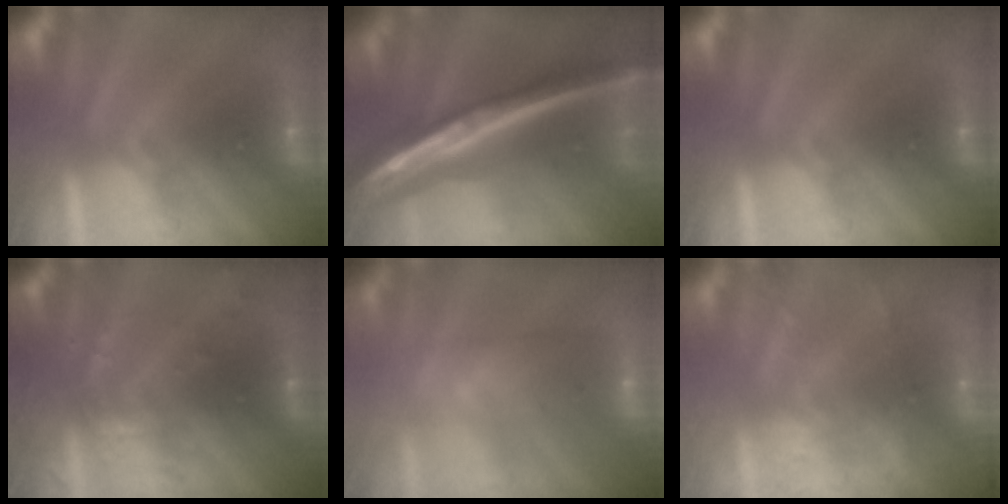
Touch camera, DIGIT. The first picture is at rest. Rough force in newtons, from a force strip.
{"total": 7.1}
{"total": 0.0}
{"total": 2.9}
{"total": 8.1}
{"total": 8.7}